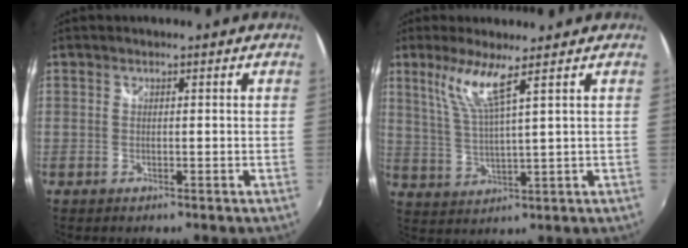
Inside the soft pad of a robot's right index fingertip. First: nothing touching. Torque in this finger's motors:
{"motor_torque": [0.42, 0.42, 0.24, 0.07]}